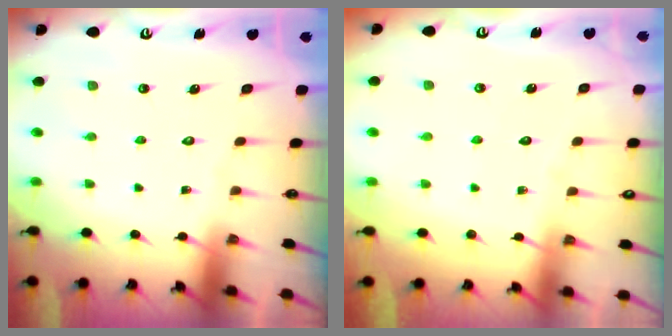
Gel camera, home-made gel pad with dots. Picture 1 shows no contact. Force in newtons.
{"total": 2.6, "press": 2.6, "slide": 0.2}